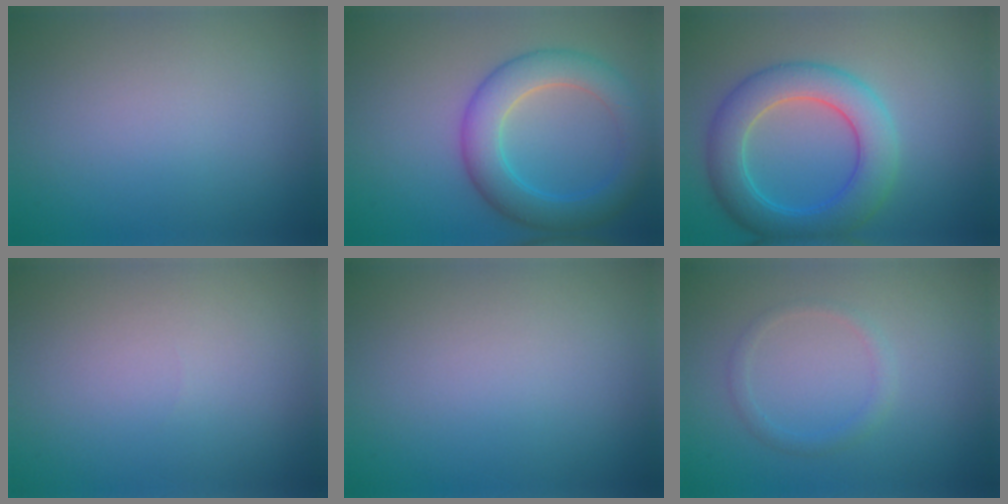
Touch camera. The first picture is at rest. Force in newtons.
{"total": 5.9, "press": 5.9, "slide": 0.2}
{"total": 6.4, "press": 6.3, "slide": 0.4}
{"total": 0.0}
{"total": 0.0}
{"total": 1.3, "press": 1.3, "slide": 0.1}